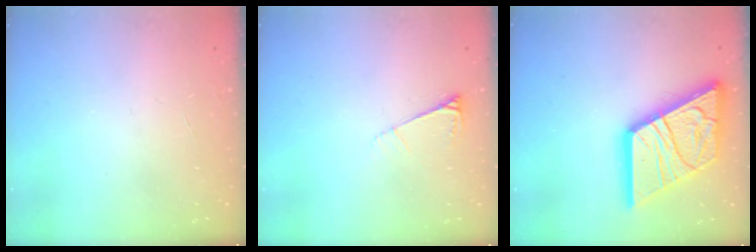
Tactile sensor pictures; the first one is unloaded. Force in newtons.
{"total": 6.6, "press": 6.6, "slide": 0.4}
{"total": 27.4, "press": 27.2, "slide": 3.1}